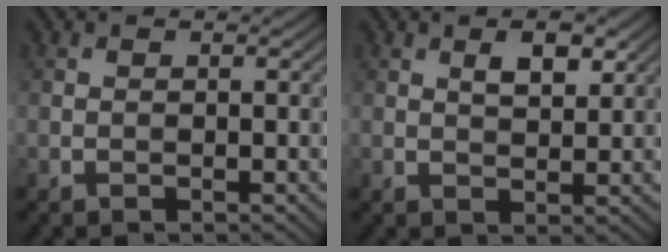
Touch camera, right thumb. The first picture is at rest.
{"total": 3.1, "force": [1.5, 1.4, 2.4], "torque": [-0.042, -0.001, 0.027]}